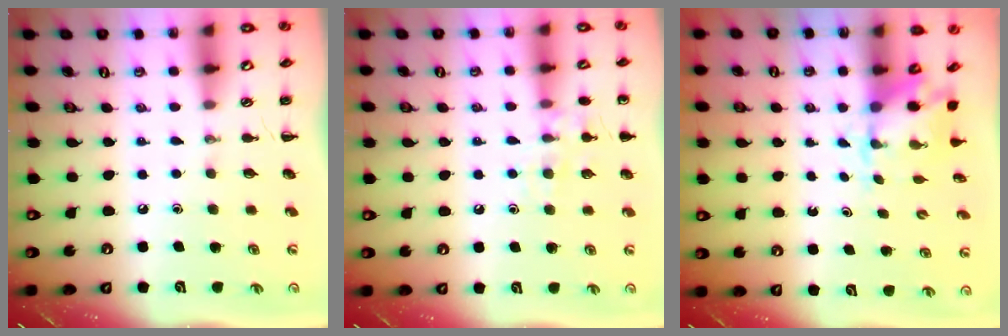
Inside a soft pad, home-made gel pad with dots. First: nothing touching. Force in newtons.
{"total": 9.0, "press": 8.9, "slide": 1.7}
{"total": 4.1, "press": 4.1, "slide": 0.4}